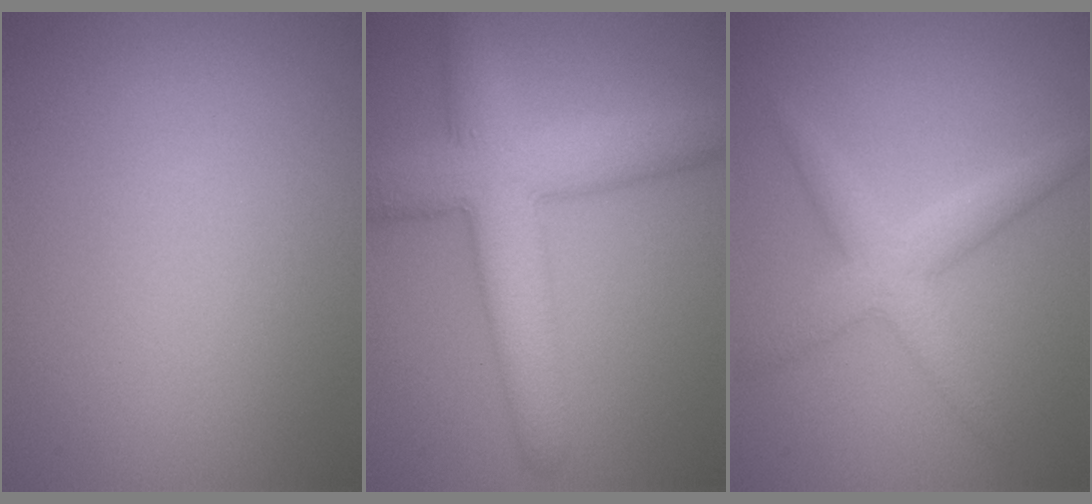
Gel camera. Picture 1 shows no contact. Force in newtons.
{"total": 7.6, "press": 7.6, "slide": 0.3}
{"total": 3.6, "press": 3.6, "slide": 0.0}